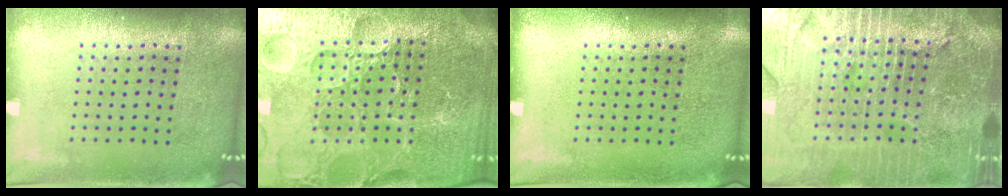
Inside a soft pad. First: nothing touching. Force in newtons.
{"total": 5.9, "press": 5.4, "slide": 2.5}
{"total": 0.0}
{"total": 6.2, "press": 5.5, "slide": 2.9}